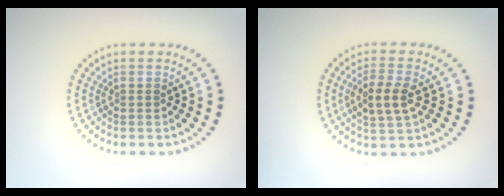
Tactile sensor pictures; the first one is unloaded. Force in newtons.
{"total": 3.0, "press": 2.9, "slide": 0.8}